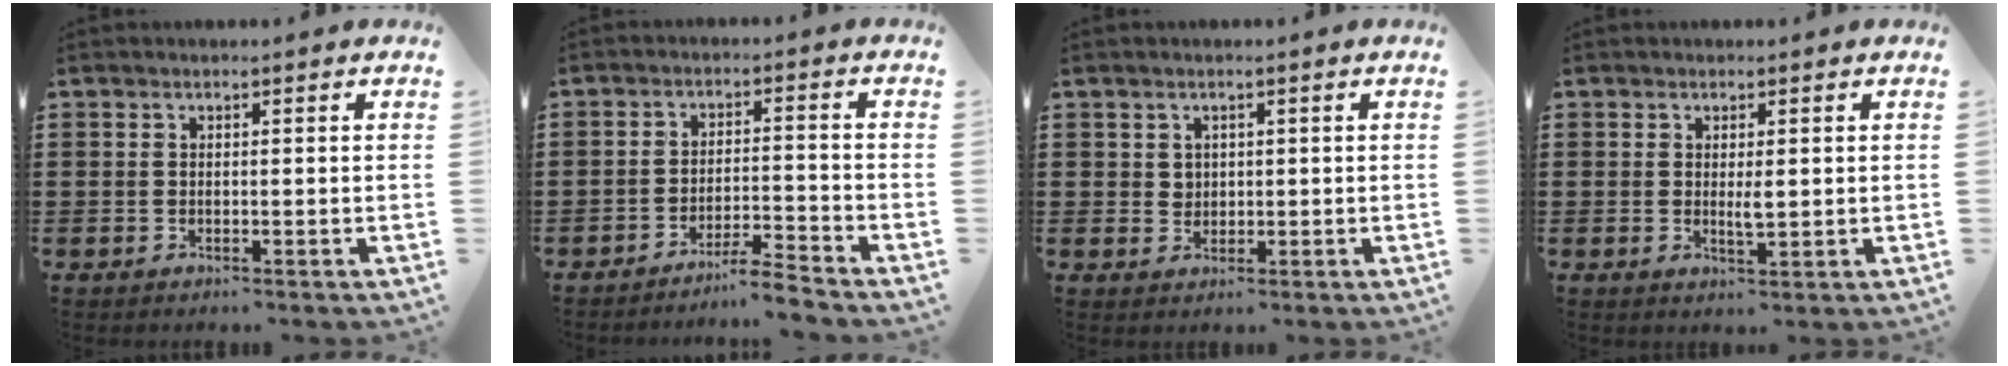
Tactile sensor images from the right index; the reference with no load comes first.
{"total": 4.3, "force": [-4.1, -0.5, 1.2], "torque": [-0.023, -0.005, -0.081]}
{"total": 1.7, "force": [0.8, 1.4, 0.3], "torque": [-0.010, 0.007, 0.016]}
{"total": 2.3, "force": [0.2, 0.6, 2.2], "torque": [-0.041, 0.000, 0.003]}